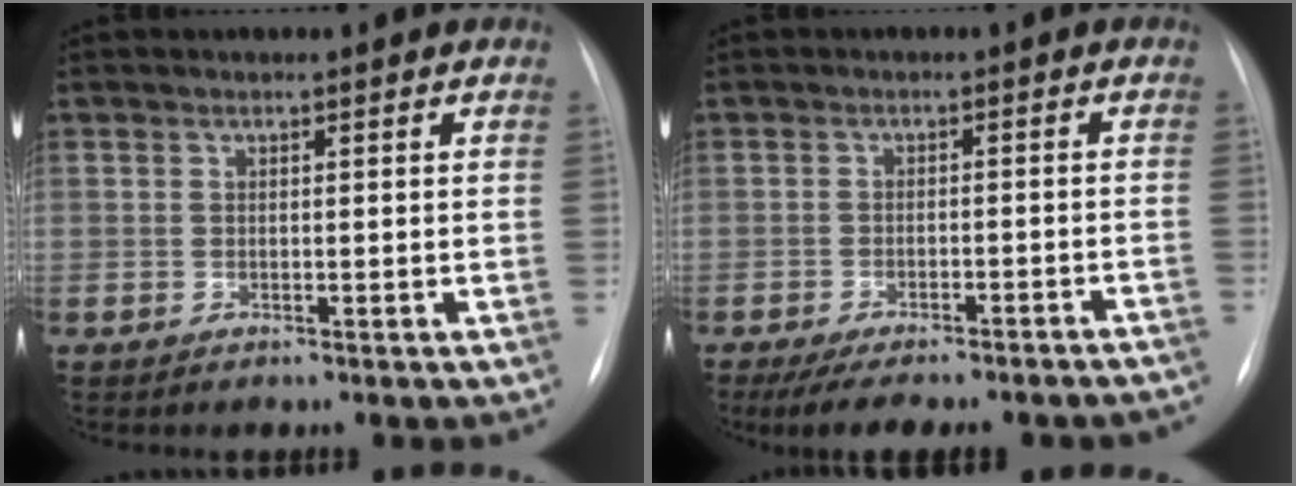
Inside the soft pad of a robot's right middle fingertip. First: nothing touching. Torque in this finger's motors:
{"motor_torque": [1.07, -1.07, 0.21, 0.09]}